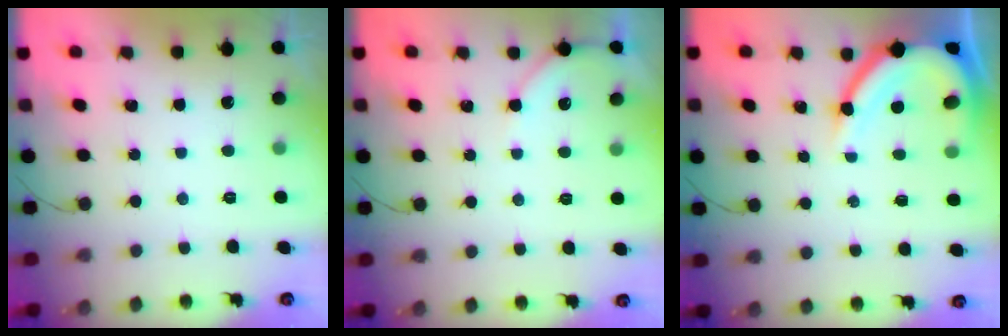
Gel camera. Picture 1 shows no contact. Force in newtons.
{"total": 4.8, "press": 4.7, "slide": 0.7}
{"total": 10.4, "press": 10.3, "slide": 1.3}